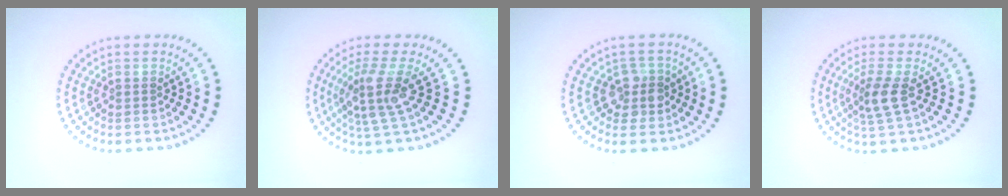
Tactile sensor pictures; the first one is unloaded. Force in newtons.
{"total": 3.5, "press": 2.5, "slide": 2.5}
{"total": 2.3, "press": 2.0, "slide": 1.1}
{"total": 2.4, "press": 1.8, "slide": 1.6}